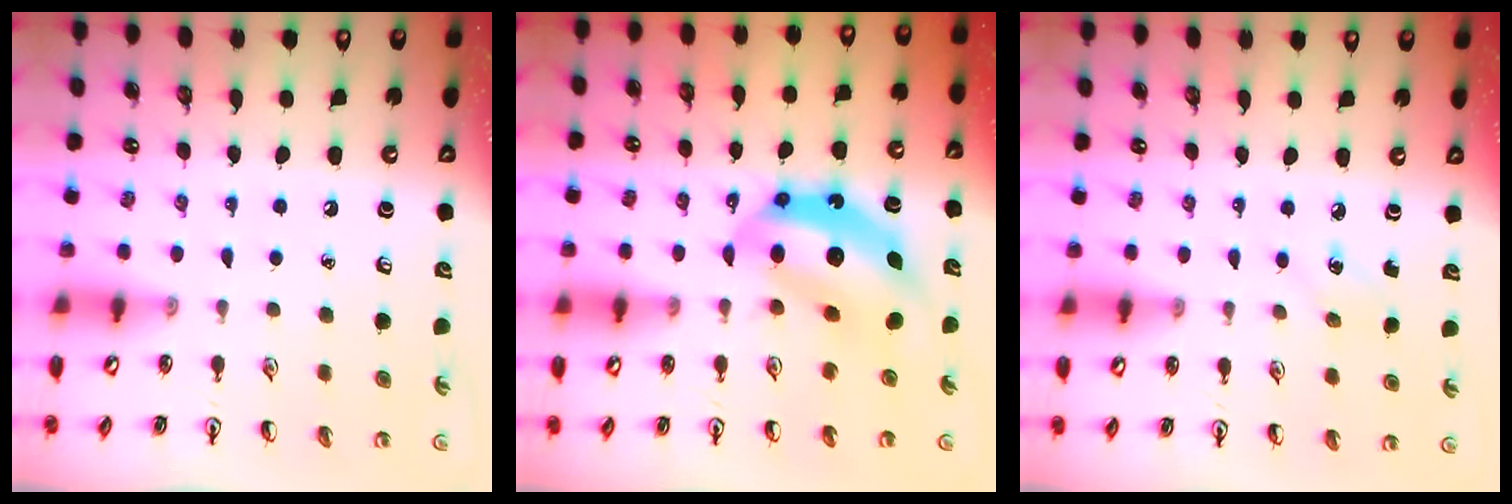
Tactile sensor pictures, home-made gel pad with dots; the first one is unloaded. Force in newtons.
{"total": 10.9, "press": 10.4, "slide": 3.2}
{"total": 2.3, "press": 2.2, "slide": 0.8}